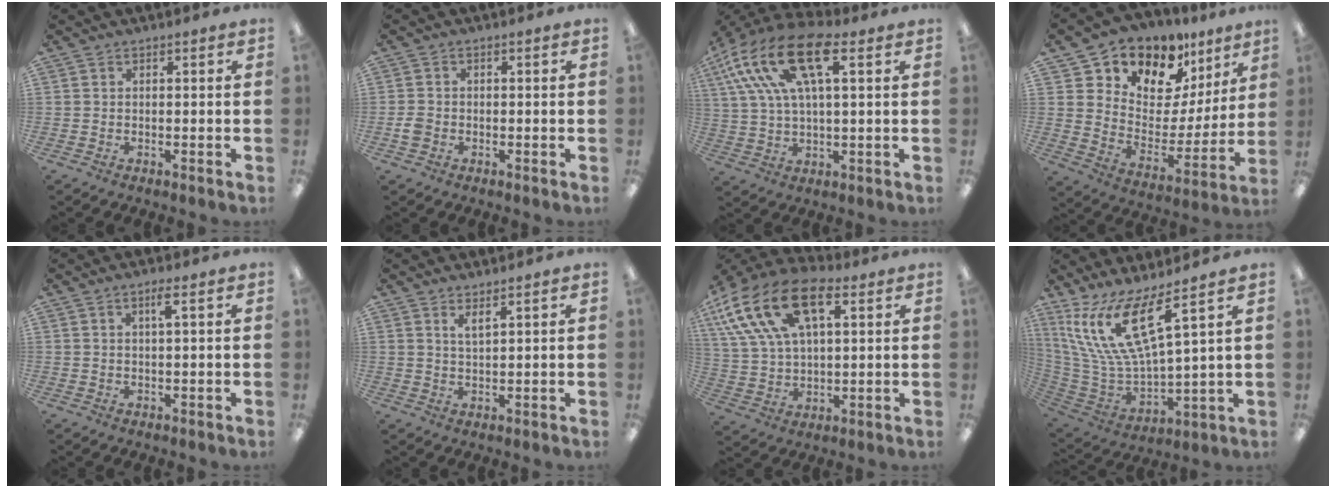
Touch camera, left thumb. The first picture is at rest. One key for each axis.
{"total": 2.4, "fx": -0.7, "fy": 2.0, "fz": 1.2, "tx": -0.018, "ty": 0.005, "tz": -0.012}
{"total": 19.4, "fx": 9.1, "fy": 8.4, "fz": 14.9, "tx": -0.311, "ty": -0.016, "tz": 0.156}
{"total": 11.9, "fx": 9.6, "fy": 6.8, "fz": 1.6, "tx": -0.033, "ty": -0.099, "tz": 0.177}
{"total": 2.3, "fx": 1.3, "fy": 0.2, "fz": 1.9, "tx": -0.042, "ty": 0.003, "tz": 0.020}
{"total": 2.7, "fx": 2.1, "fy": 0.4, "fz": 1.6, "tx": -0.028, "ty": -0.005, "tz": 0.035}
{"total": 20.5, "fx": 9.5, "fy": 11.6, "fz": 14.1, "tx": -0.279, "ty": -0.032, "tz": 0.167}
{"total": 18.2, "fx": 10.5, "fy": 5.5, "fz": 13.9, "tx": -0.315, "ty": -0.052, "tz": 0.181}